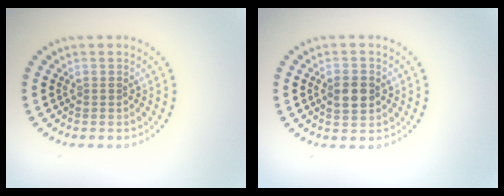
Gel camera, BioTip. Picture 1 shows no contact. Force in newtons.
{"total": 2.5, "press": 2.5, "slide": 0.2}